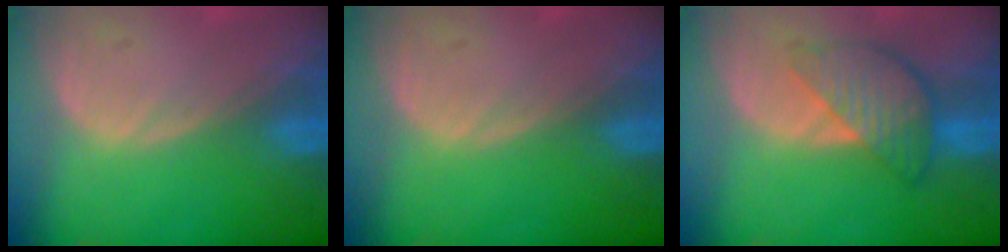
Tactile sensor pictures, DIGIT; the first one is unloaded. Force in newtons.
{"total": 0.0}
{"total": 6.2, "press": 6.2, "slide": 0.4}